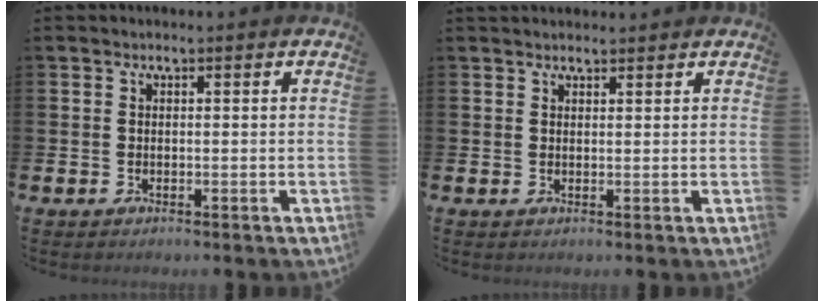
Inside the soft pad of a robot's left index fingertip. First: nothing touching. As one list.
[{"total": 1.5, "force": [1.5, 0.4, 0.2], "torque": [0.009, -0.004, 0.024]}]